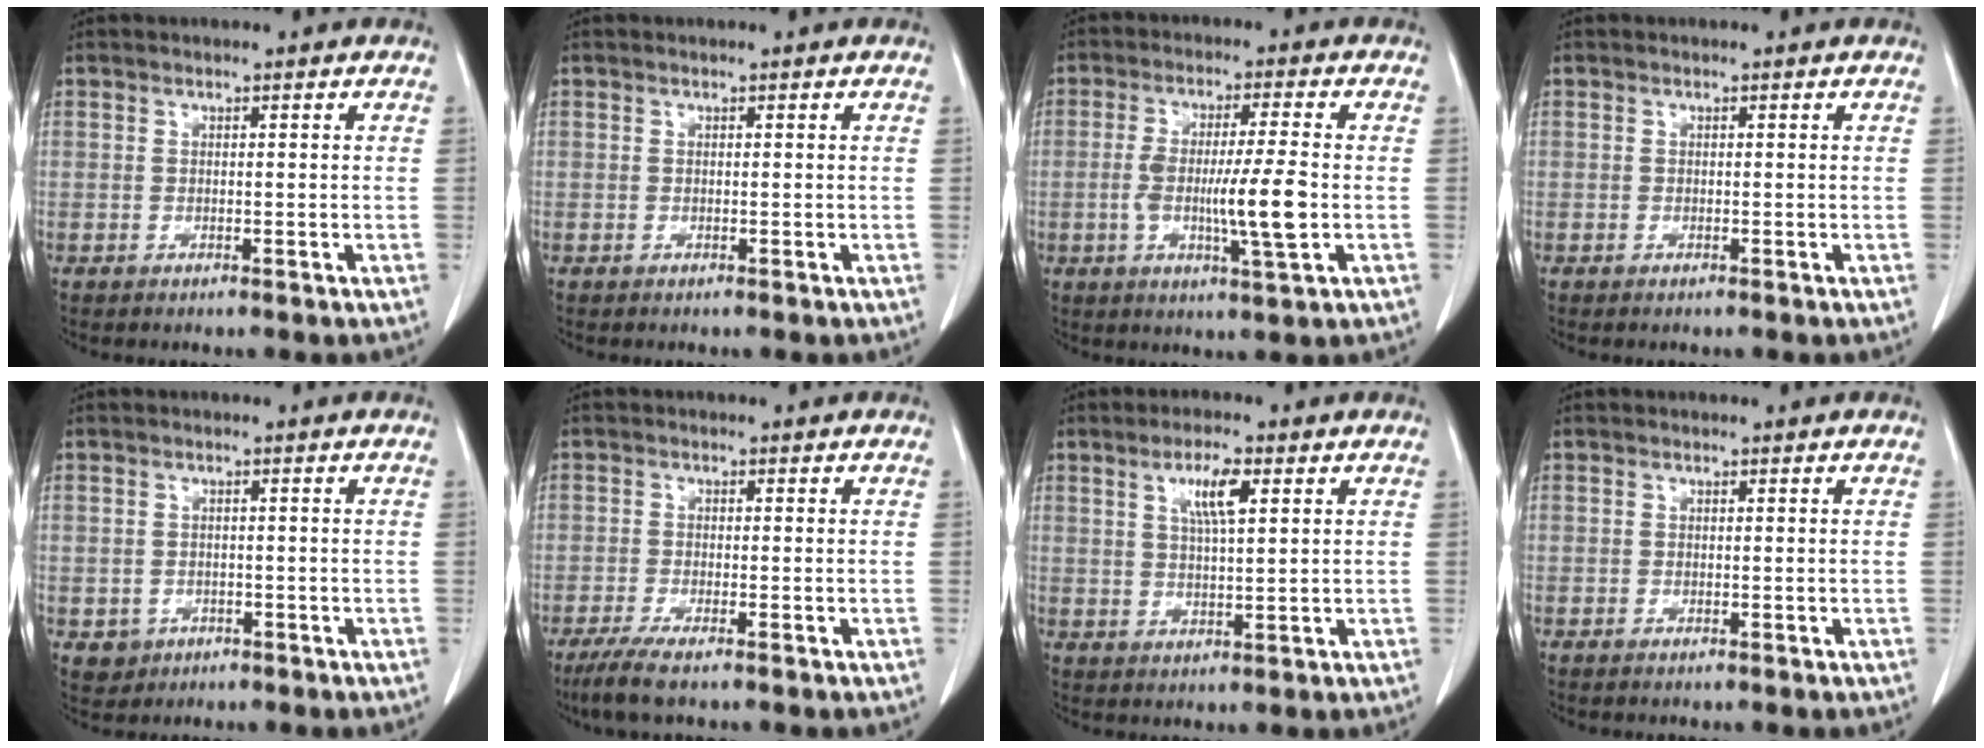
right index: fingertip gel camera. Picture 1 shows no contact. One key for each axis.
{"total": 0.0}
{"total": 9.5, "fx": -1.5, "fy": 0.3, "fz": 9.3, "tx": -0.171, "ty": -0.006, "tz": -0.027}
{"total": 0.0}
{"total": 2.9, "fx": -0.9, "fy": 2.7, "fz": 0.4, "tx": 0.000, "ty": 0.007, "tz": -0.007}
{"total": 4.1, "fx": -2.8, "fy": 0.3, "fz": 2.9, "tx": -0.059, "ty": -0.012, "tz": -0.055}
{"total": 5.5, "fx": 2.3, "fy": 1.0, "fz": 4.9, "tx": -0.092, "ty": 0.003, "tz": 0.042}
{"total": 0.0}